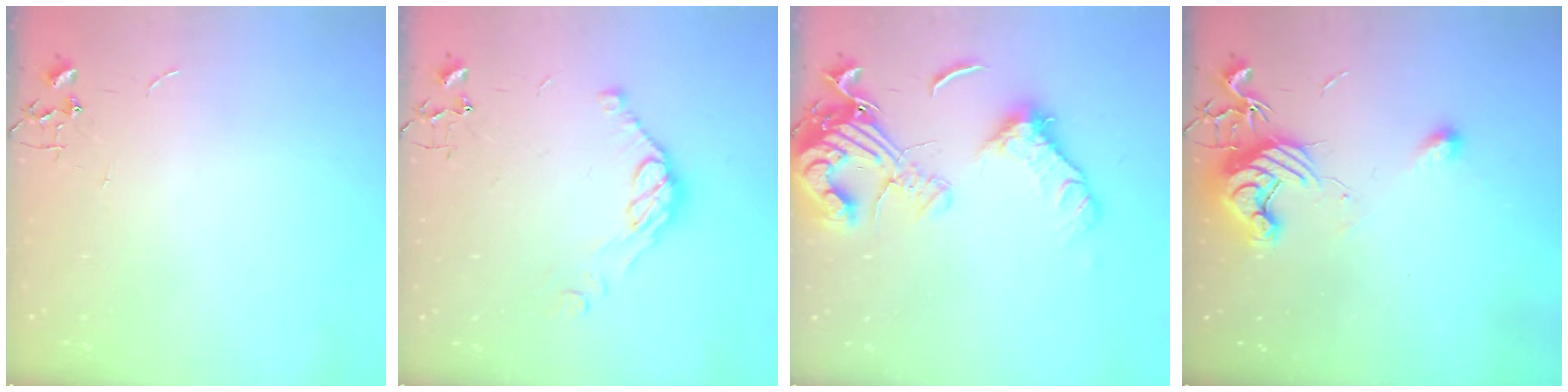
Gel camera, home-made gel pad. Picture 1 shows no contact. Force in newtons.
{"total": 9.6, "press": 9.5, "slide": 1.0}
{"total": 18.8, "press": 18.7, "slide": 2.3}
{"total": 11.5, "press": 11.5, "slide": 0.5}